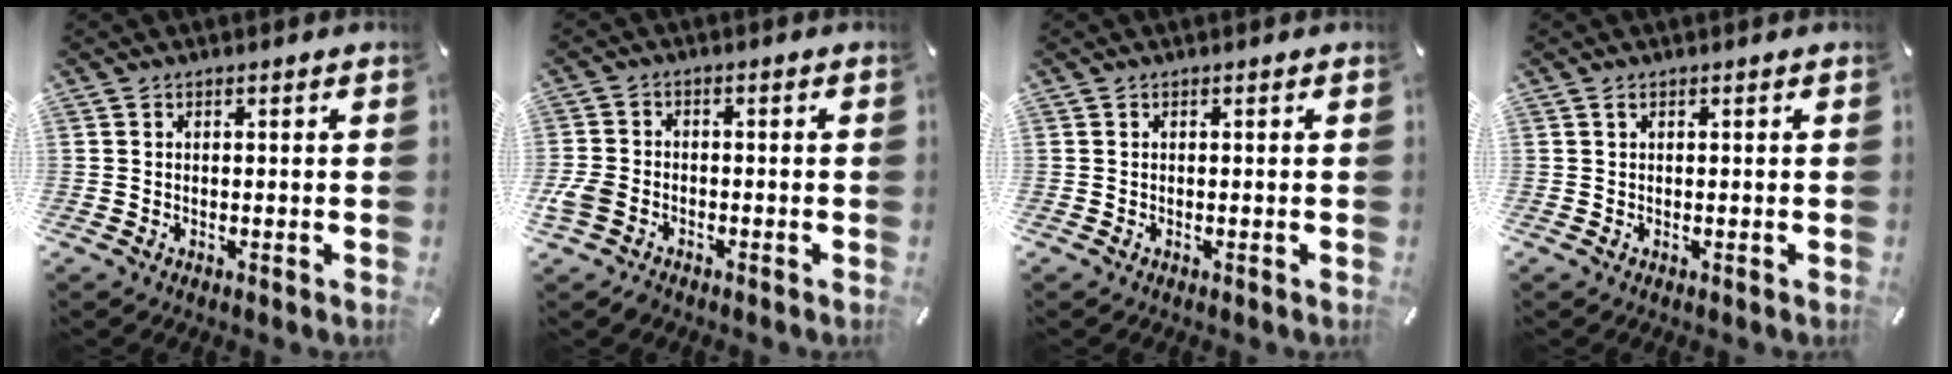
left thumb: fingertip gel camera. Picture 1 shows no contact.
{"total": 4.9, "force": [-2.5, 3.6, 2.1], "torque": [-0.053, 0.011, -0.049]}
{"total": 0.0}
{"total": 0.7, "force": [0.3, 0.2, 0.6], "torque": [-0.011, 0.002, 0.004]}